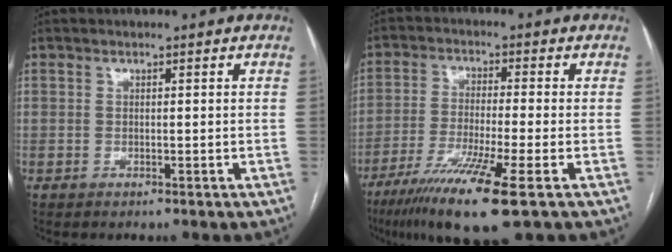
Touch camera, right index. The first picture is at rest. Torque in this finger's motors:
{"motor_torque": [1.60, -0.54, 0.84, 0.20]}